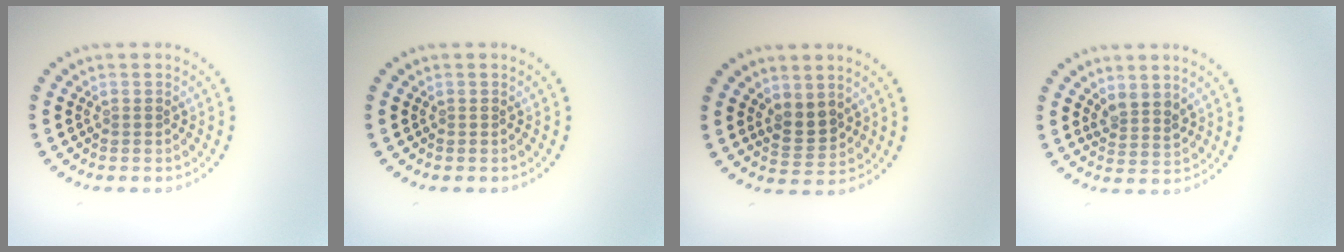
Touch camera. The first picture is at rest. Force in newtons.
{"total": 0.0}
{"total": 2.5, "press": 2.2, "slide": 1.1}
{"total": 2.1, "press": 1.7, "slide": 1.2}